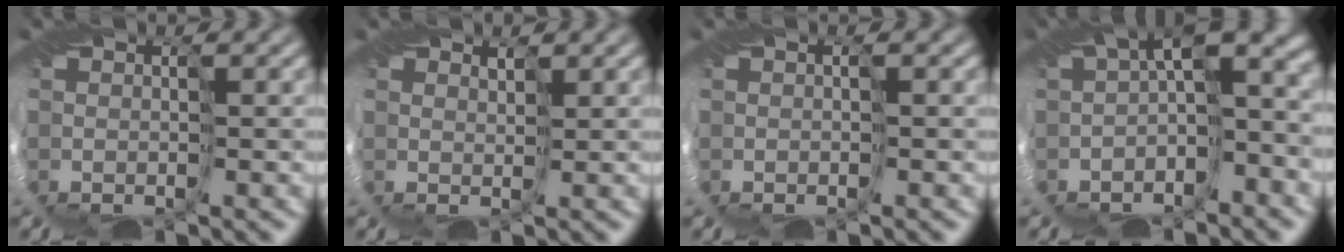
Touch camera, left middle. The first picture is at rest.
{"total": 0.6, "force": [0.5, 0.1, -0.1], "torque": [0.000, -0.001, 0.012]}
{"total": 0.0}
{"total": 8.3, "force": [-0.6, 3.5, 7.5], "torque": [-0.104, 0.010, -0.020]}